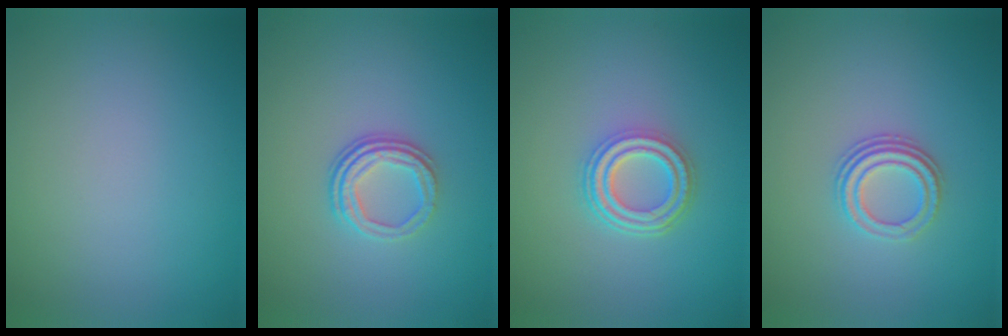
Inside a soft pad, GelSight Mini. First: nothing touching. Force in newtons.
{"total": 3.3, "press": 2.4, "slide": 2.3}
{"total": 4.0, "press": 3.1, "slide": 2.5}
{"total": 2.9, "press": 2.2, "slide": 1.9}